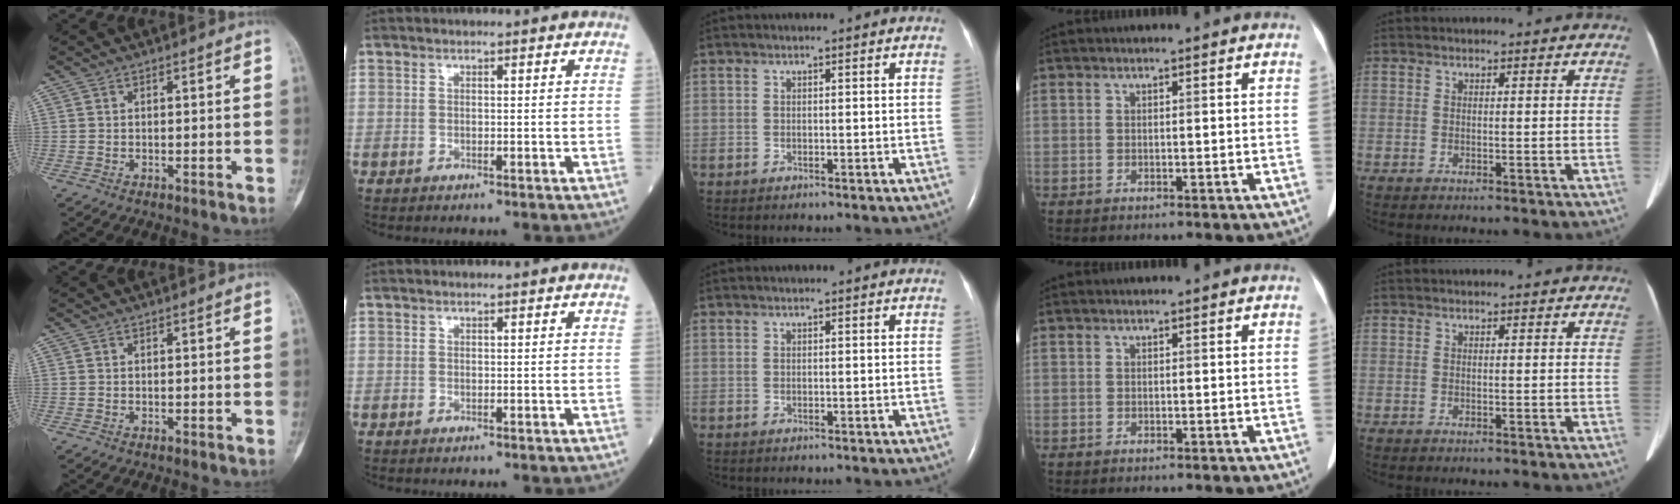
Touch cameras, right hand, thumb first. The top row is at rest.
{}